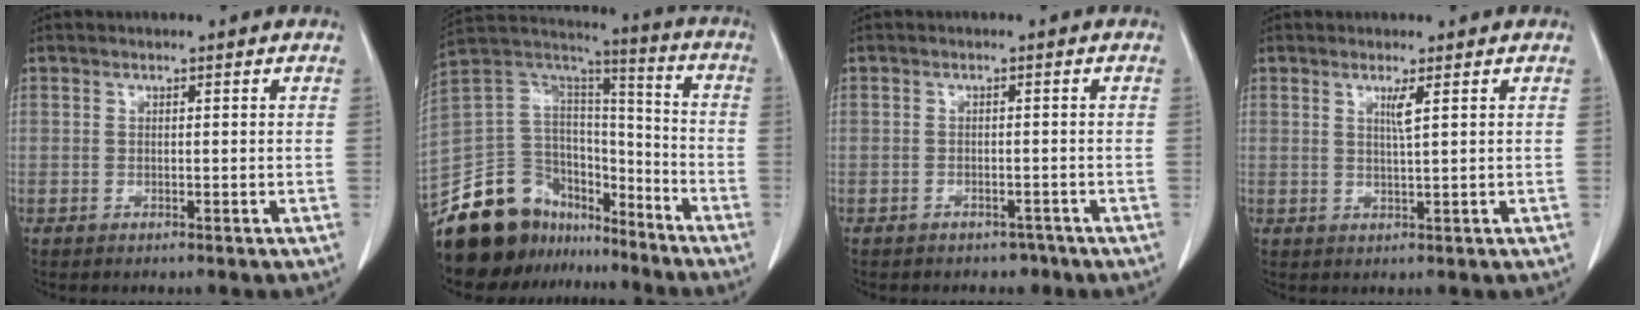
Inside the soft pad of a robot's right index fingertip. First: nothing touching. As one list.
[{"total": 19.2, "force": [-15.5, 10.0, 5.4], "torque": [-0.100, 0.072, -0.258]}, {"total": 2.7, "force": [-2.1, 1.7, 0.2], "torque": [-0.004, 0.007, -0.025]}, {"total": 1.9, "force": [0.8, -0.4, 1.7], "torque": [-0.035, -0.006, 0.017]}]